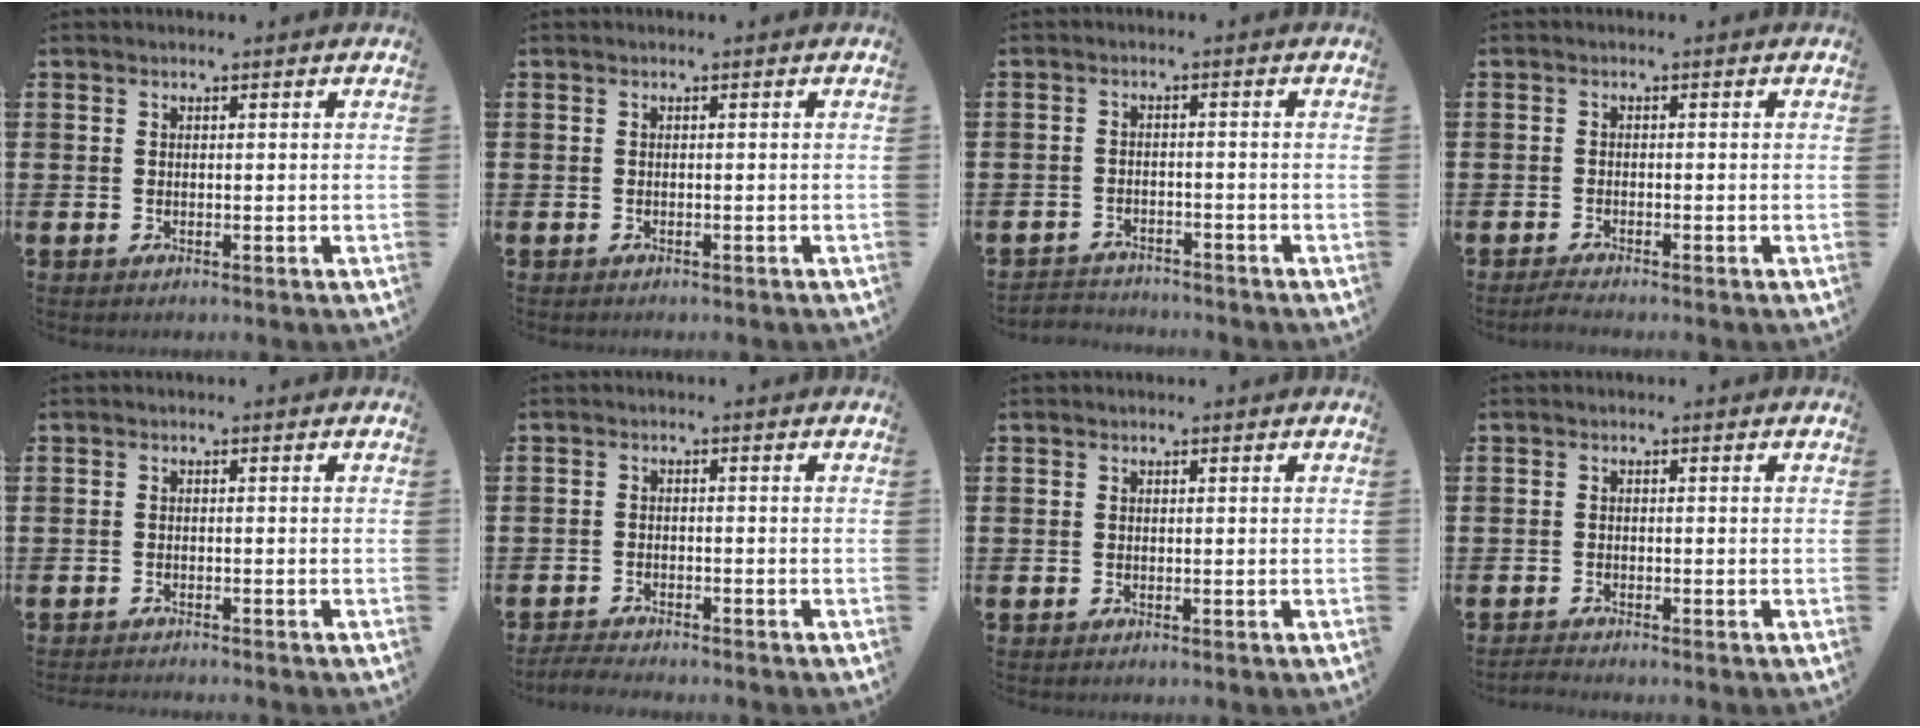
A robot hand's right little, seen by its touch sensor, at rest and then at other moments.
{"total": 0.0}
{"total": 2.1, "force": [-2.1, 0.3, -0.4], "torque": [-0.002, 0.001, -0.048]}
{"total": 1.1, "force": [-0.9, 0.0, 0.6], "torque": [-0.012, -0.001, -0.018]}
{"total": 0.9, "force": [-0.9, -0.1, 0.0], "torque": [-0.001, -0.001, -0.018]}
{"total": 2.0, "force": [-2.0, 0.1, 0.2], "torque": [-0.007, 0.004, -0.041]}
{"total": 0.0}
{"total": 0.9, "force": [-0.9, 0.0, 0.3], "torque": [-0.006, -0.001, -0.018]}